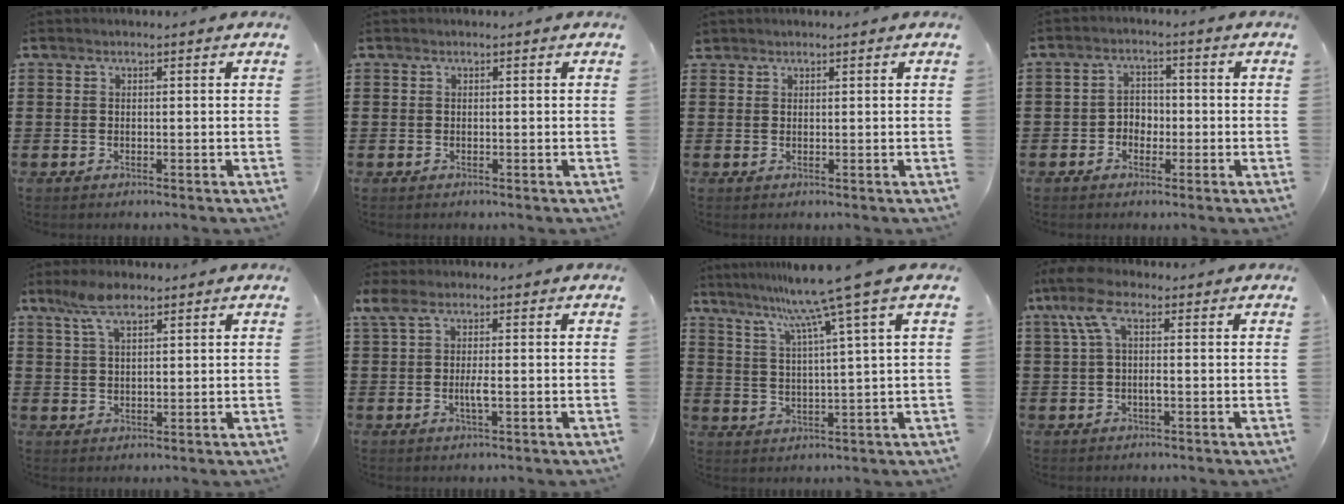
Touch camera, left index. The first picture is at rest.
{"total": 0.0}
{"total": 0.7, "force": [0.6, 0.3, 0.0], "torque": [-0.002, 0.003, 0.012]}
{"total": 2.9, "force": [-1.4, 2.3, 1.3], "torque": [-0.030, 0.009, -0.031]}
{"total": 5.7, "force": [3.6, 2.5, 3.7], "torque": [-0.083, 0.008, 0.066]}
{"total": 3.5, "force": [-0.2, 0.7, 3.4], "torque": [-0.076, -0.002, -0.010]}
{"total": 9.5, "force": [6.7, -2.2, 6.4], "torque": [-0.145, -0.032, 0.105]}
{"total": 5.5, "force": [0.5, 2.0, 5.1], "torque": [-0.119, 0.003, 0.000]}